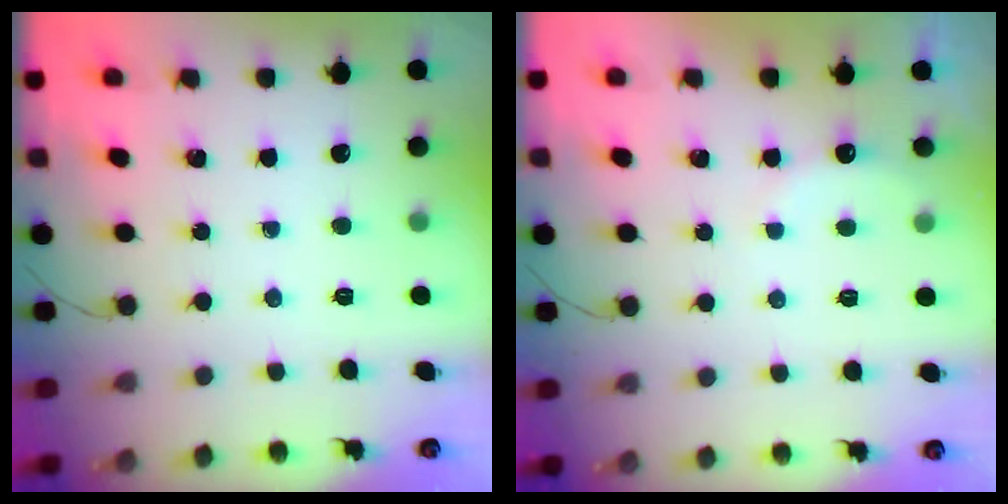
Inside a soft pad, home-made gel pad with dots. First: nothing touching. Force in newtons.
{"total": 5.0, "press": 4.8, "slide": 1.1}